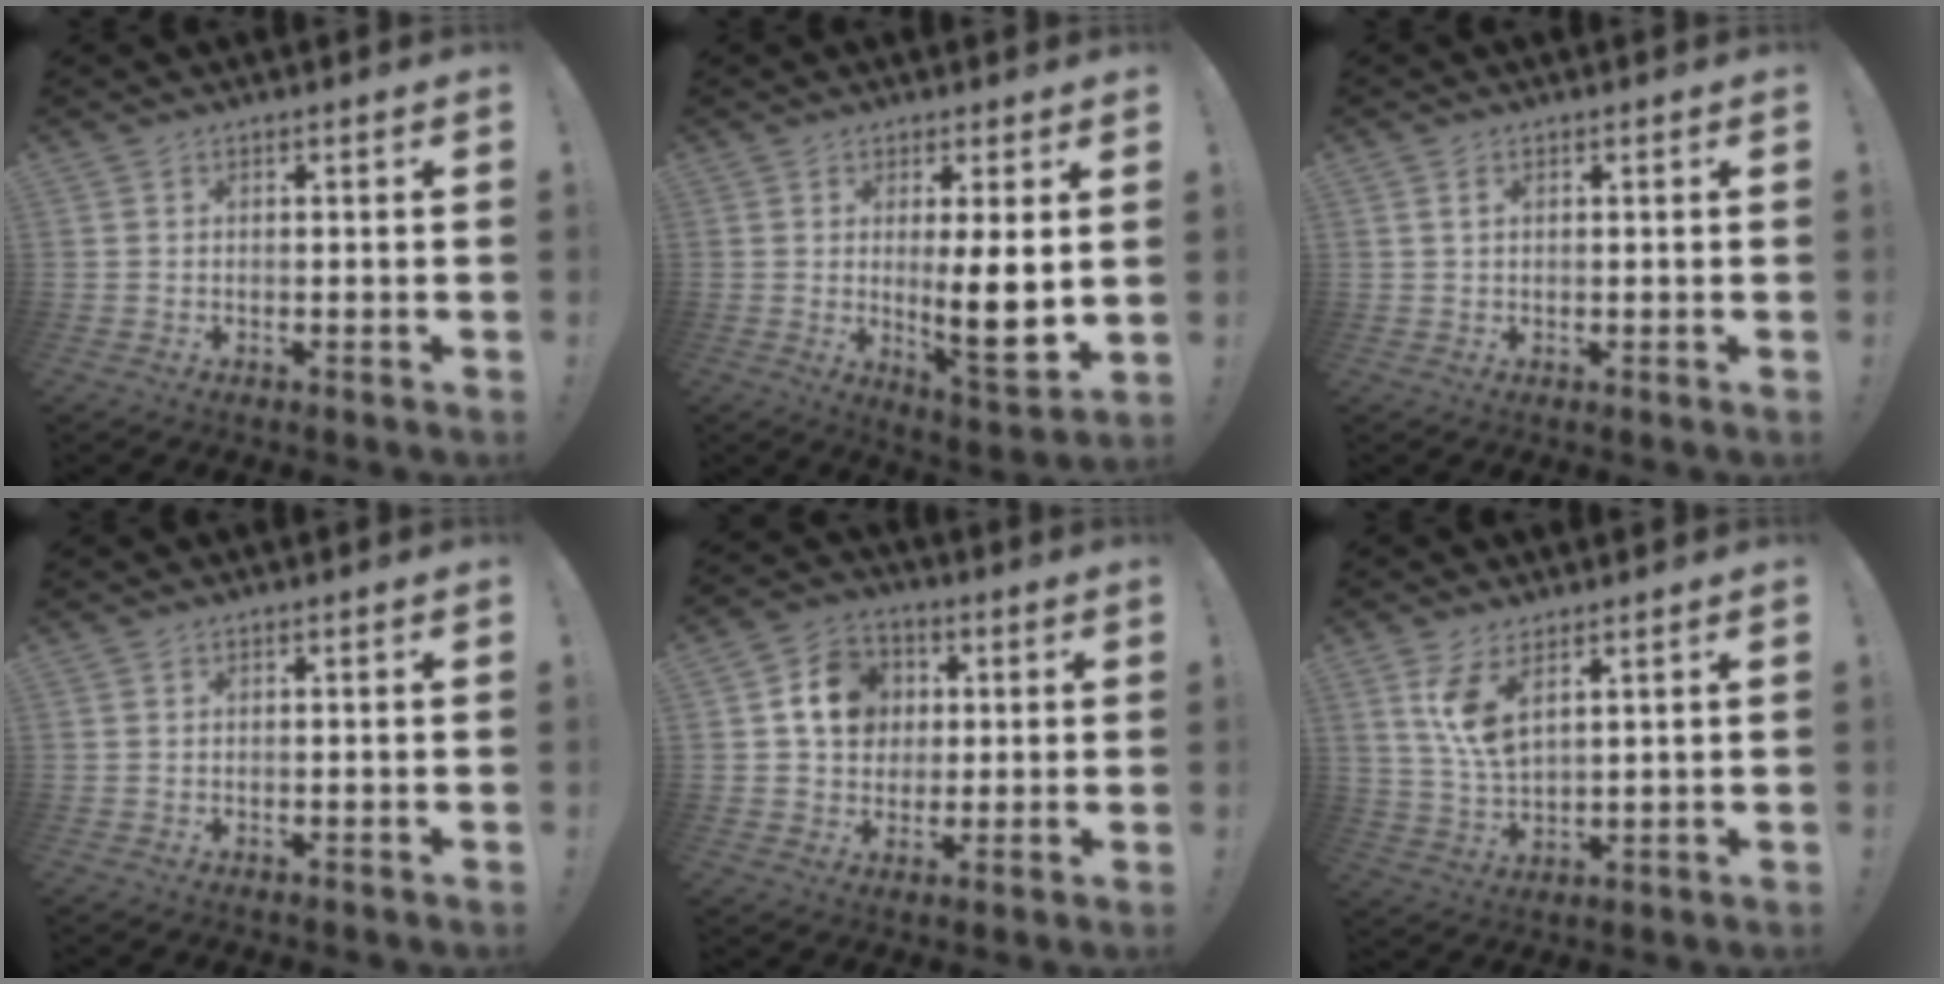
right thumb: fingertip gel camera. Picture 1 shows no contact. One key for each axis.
{"total": 10.8, "fx": 0.9, "fy": 1.7, "fz": 10.6, "tx": -0.151, "ty": -0.027, "tz": 0.012}
{"total": 1.4, "fx": 0.7, "fy": 0.7, "fz": 1.0, "tx": -0.012, "ty": -0.001, "tz": 0.012}
{"total": 0.0}
{"total": 11.8, "fx": 2.8, "fy": 10.1, "fz": 5.4, "tx": -0.074, "ty": 0.001, "tz": 0.059}
{"total": 9.1, "fx": 4.8, "fy": 3.9, "fz": 6.7, "tx": -0.120, "ty": -0.026, "tz": 0.087}